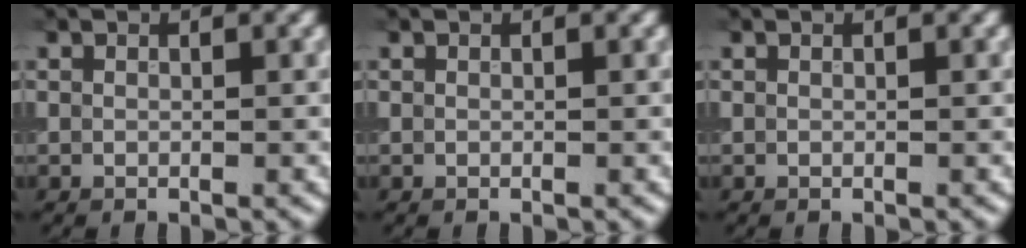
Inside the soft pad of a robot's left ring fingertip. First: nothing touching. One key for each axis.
{"total": 0.0}
{"total": 0.0}